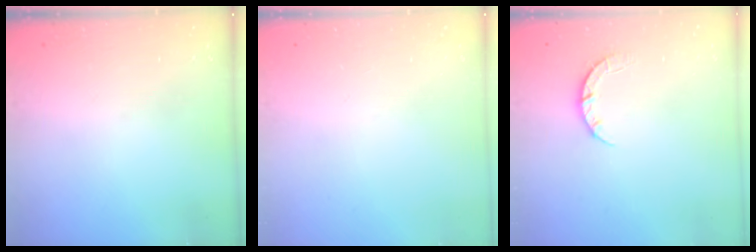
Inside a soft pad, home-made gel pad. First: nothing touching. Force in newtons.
{"total": 0.0}
{"total": 4.0, "press": 4.0, "slide": 0.5}